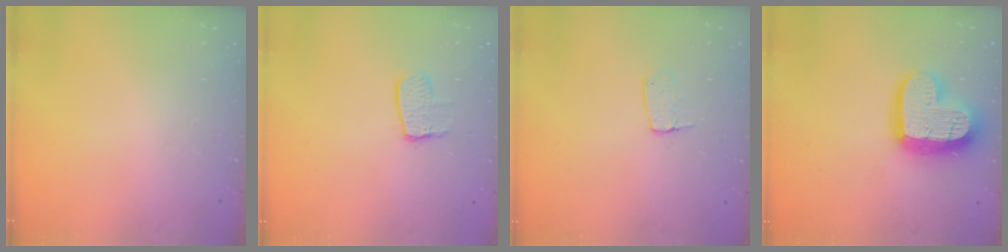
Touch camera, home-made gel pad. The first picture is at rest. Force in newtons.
{"total": 8.0, "press": 8.0, "slide": 0.5}
{"total": 6.5, "press": 6.5, "slide": 0.4}
{"total": 19.2, "press": 19.1, "slide": 1.8}